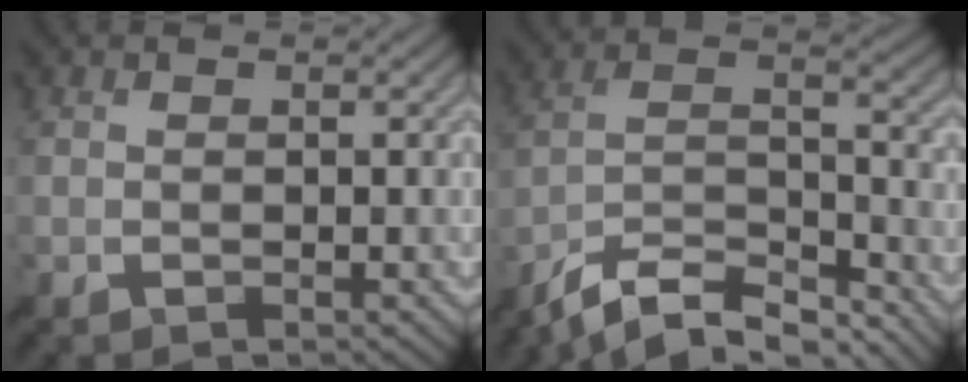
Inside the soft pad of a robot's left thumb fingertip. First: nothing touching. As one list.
[{"total": 11.8, "force": [-10.0, 2.8, 5.6], "torque": [-0.114, 0.006, -0.184]}]